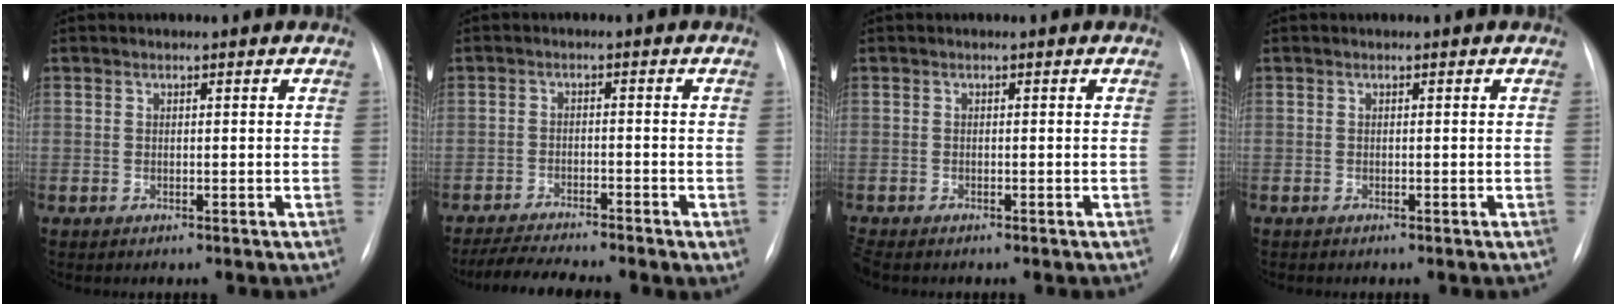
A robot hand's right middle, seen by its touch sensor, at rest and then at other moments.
{"total": 6.8, "force": [-5.8, 0.8, 3.5], "torque": [-0.063, -0.013, -0.097]}
{"total": 1.7, "force": [-1.5, 0.5, 0.6], "torque": [-0.014, -0.005, -0.023]}
{"total": 0.0}